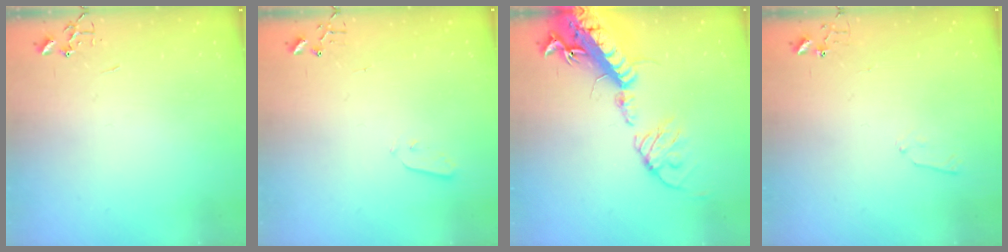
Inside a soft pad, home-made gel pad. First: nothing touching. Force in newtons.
{"total": 2.5, "press": 2.5, "slide": 0.4}
{"total": 23.1, "press": 22.6, "slide": 4.7}
{"total": 5.0, "press": 5.0, "slide": 0.7}